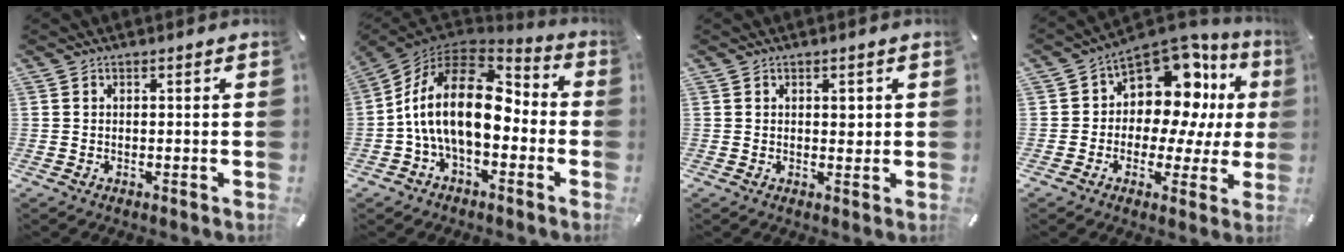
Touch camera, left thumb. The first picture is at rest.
{"total": 20.1, "force": [-0.7, 11.8, 16.2], "torque": [-0.328, 0.015, -0.014]}
{"total": 2.0, "force": [0.6, 1.4, 1.3], "torque": [-0.011, -0.001, 0.005]}
{"total": 13.1, "force": [5.6, 9.0, 7.6], "torque": [-0.113, -0.066, 0.097]}